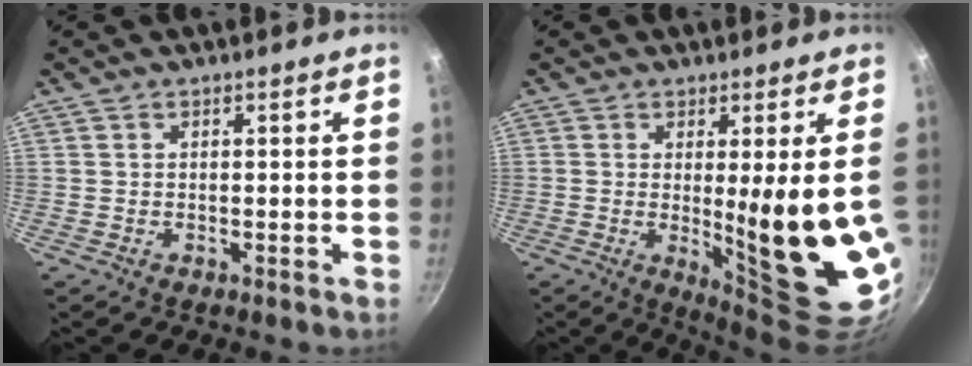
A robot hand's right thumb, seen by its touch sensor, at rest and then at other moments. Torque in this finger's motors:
{"motor_torque": [2.49, 2.52, 1.83, -0.33, 0.41]}